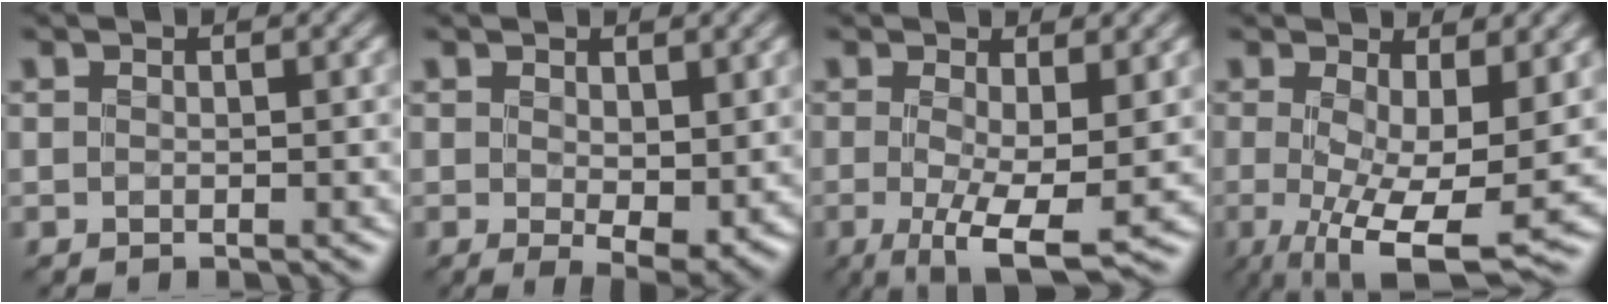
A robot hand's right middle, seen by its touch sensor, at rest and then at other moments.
{"total": 3.6, "force": [0.8, 1.6, 3.2], "torque": [-0.056, -0.012, 0.019]}
{"total": 6.2, "force": [-0.9, 1.6, 6.0], "torque": [-0.104, -0.016, -0.014]}
{"total": 8.9, "force": [-0.8, 2.9, 8.4], "torque": [-0.144, -0.016, -0.012]}